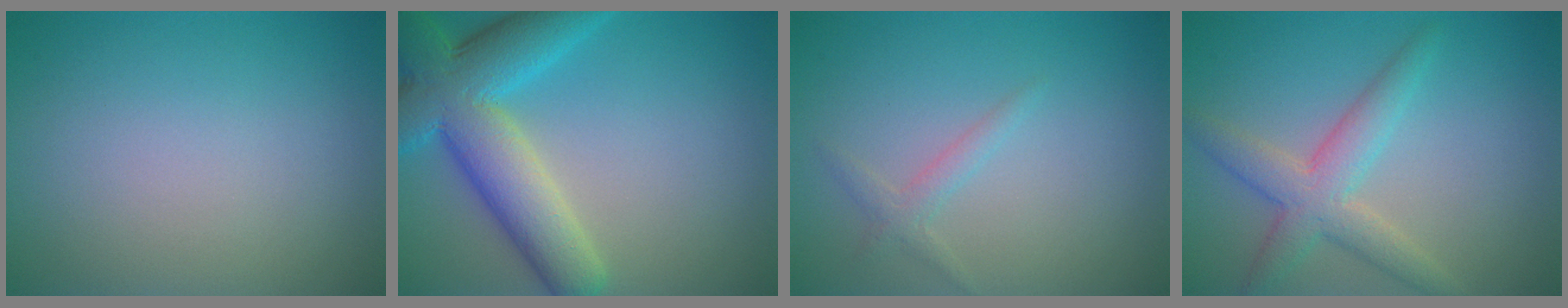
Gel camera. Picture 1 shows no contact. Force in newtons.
{"total": 9.5, "press": 9.4, "slide": 0.5}
{"total": 1.4, "press": 1.4, "slide": 0.1}
{"total": 4.1, "press": 4.1, "slide": 0.1}